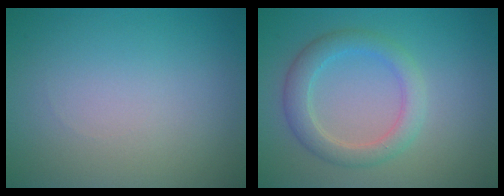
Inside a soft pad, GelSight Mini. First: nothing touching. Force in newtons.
{"total": 3.3, "press": 3.3, "slide": 0.0}